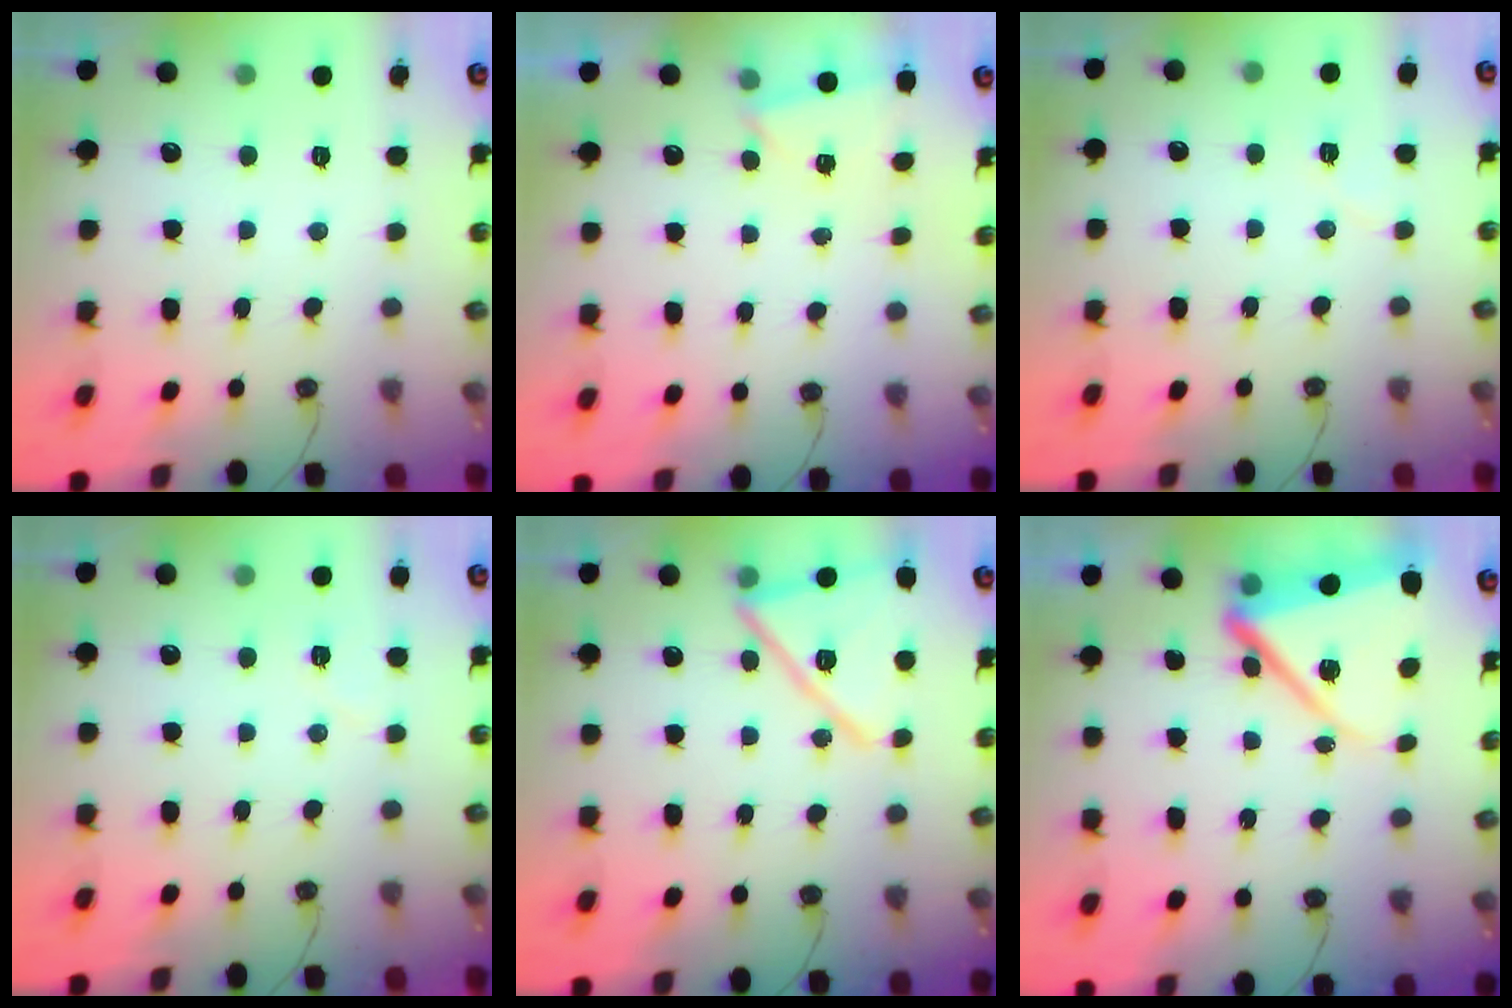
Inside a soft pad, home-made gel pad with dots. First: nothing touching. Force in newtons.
{"total": 0.6, "press": 0.0, "slide": 0.6}
{"total": 5.3, "press": 5.0, "slide": 1.8}
{"total": 5.4, "press": 2.9, "slide": 4.5}
{"total": 17.0, "press": 16.9, "slide": 1.2}
{"total": 12.9, "press": 12.8, "slide": 1.8}